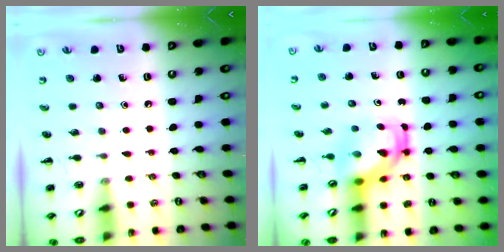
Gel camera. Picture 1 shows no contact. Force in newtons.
{"total": 5.8, "press": 5.7, "slide": 1.1}